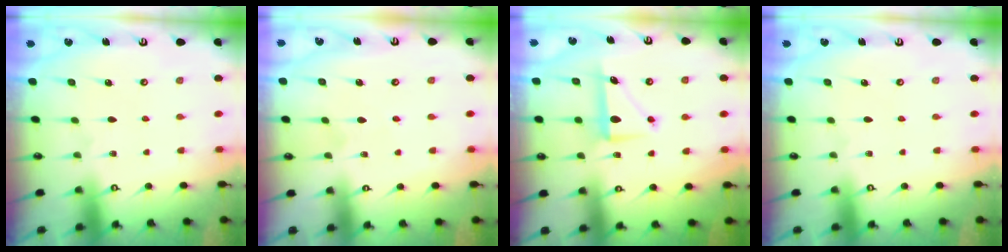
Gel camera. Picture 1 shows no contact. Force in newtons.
{"total": 3.1, "press": 3.1, "slide": 0.4}
{"total": 7.7, "press": 7.6, "slide": 1.2}
{"total": 0.0}